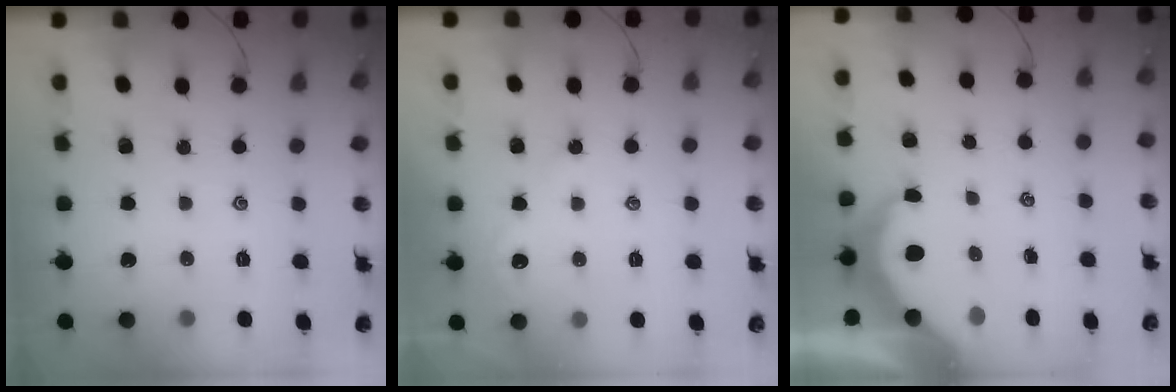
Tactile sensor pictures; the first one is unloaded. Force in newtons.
{"total": 1.4, "press": 1.3, "slide": 0.4}
{"total": 7.1, "press": 7.1, "slide": 0.9}